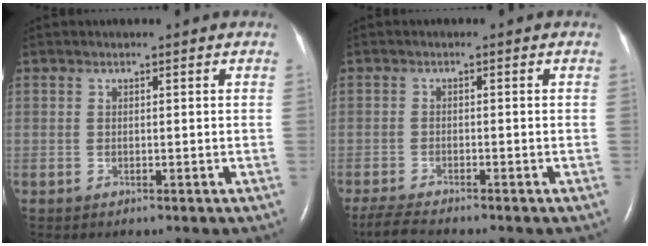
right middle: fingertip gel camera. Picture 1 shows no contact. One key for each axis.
{"total": 4.4, "fx": -3.9, "fy": 0.2, "fz": 2.0, "tx": -0.046, "ty": -0.019, "tz": -0.068}